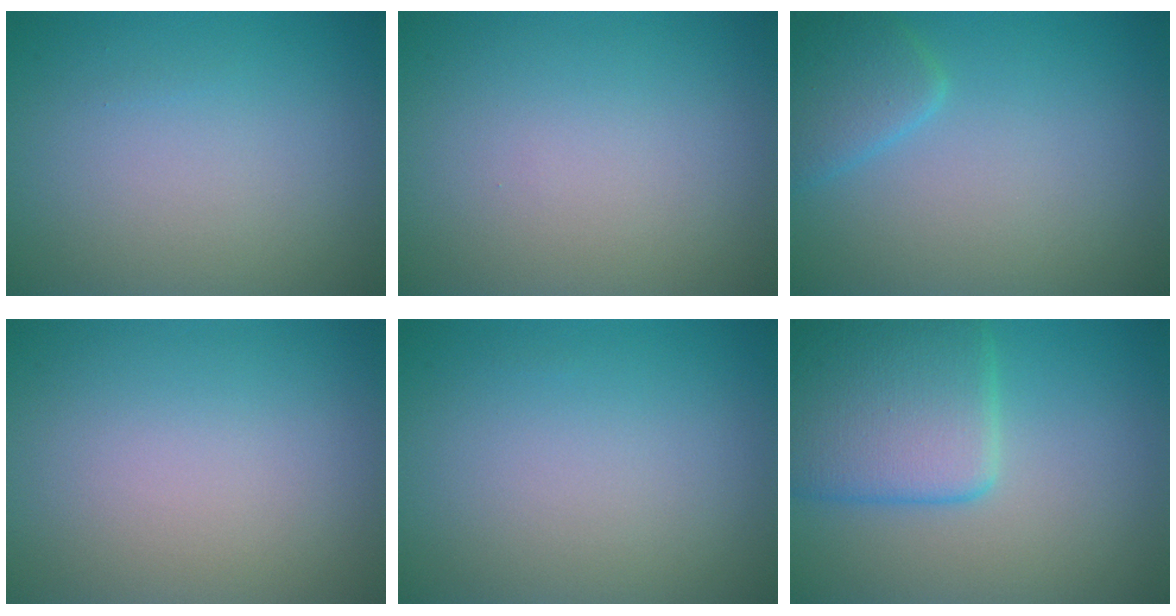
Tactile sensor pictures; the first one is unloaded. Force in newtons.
{"total": 0.0}
{"total": 2.6, "press": 2.6, "slide": 0.2}
{"total": 0.0}
{"total": 0.0}
{"total": 6.8, "press": 6.8, "slide": 0.4}